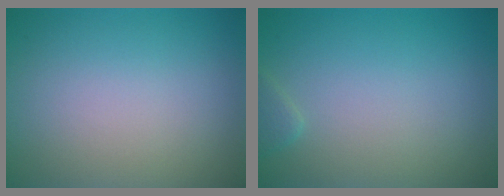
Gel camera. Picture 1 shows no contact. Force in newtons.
{"total": 0.6, "press": 0.6, "slide": 0.1}